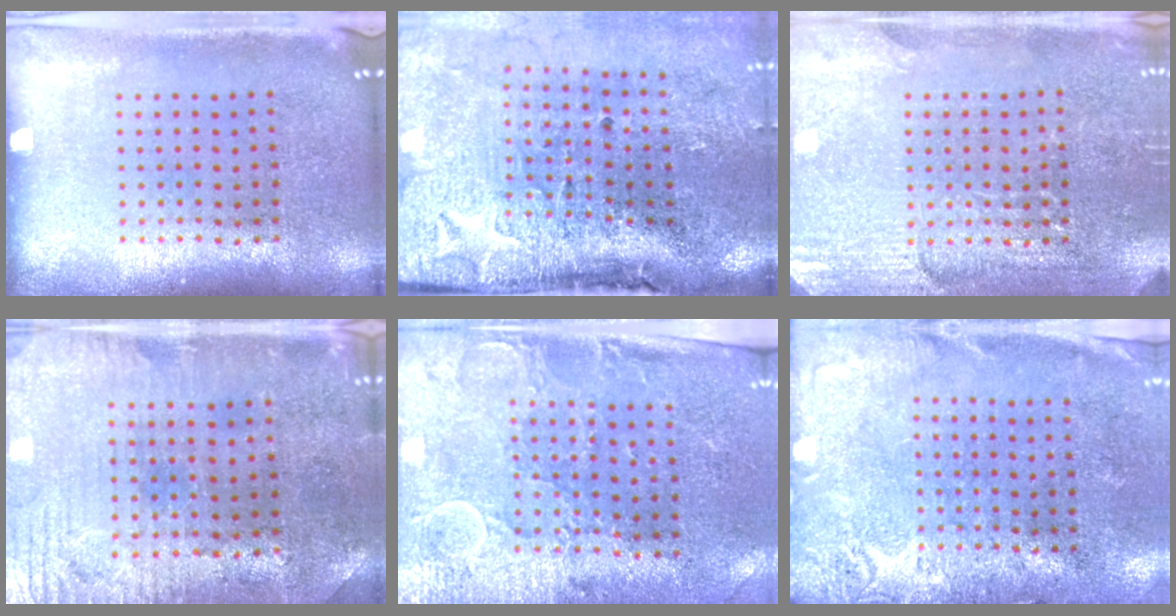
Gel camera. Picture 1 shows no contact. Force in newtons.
{"total": 4.8, "press": 3.8, "slide": 3.0}
{"total": 2.9, "press": 2.8, "slide": 0.3}
{"total": 1.0, "press": 0.8, "slide": 0.6}
{"total": 2.9, "press": 2.5, "slide": 1.5}
{"total": 2.6, "press": 2.2, "slide": 1.4}